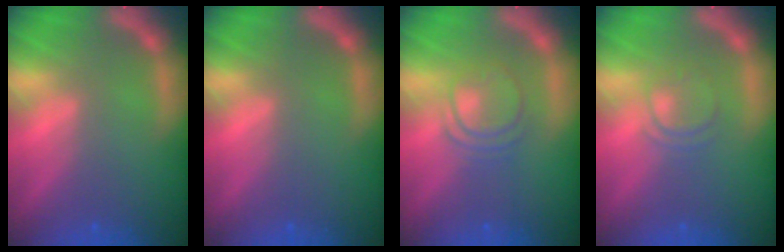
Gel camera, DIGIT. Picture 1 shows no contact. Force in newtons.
{"total": 0.0}
{"total": 4.0}
{"total": 2.4}